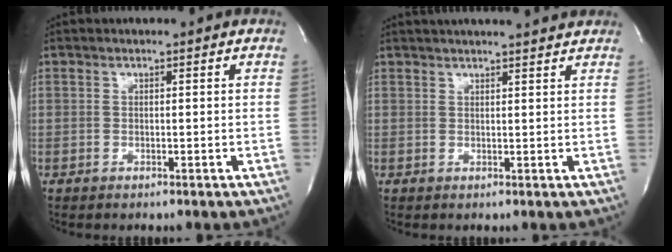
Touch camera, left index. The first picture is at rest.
{"total": 9.5, "force": [8.9, 0.5, 3.5], "torque": [-0.054, 0.016, 0.107]}